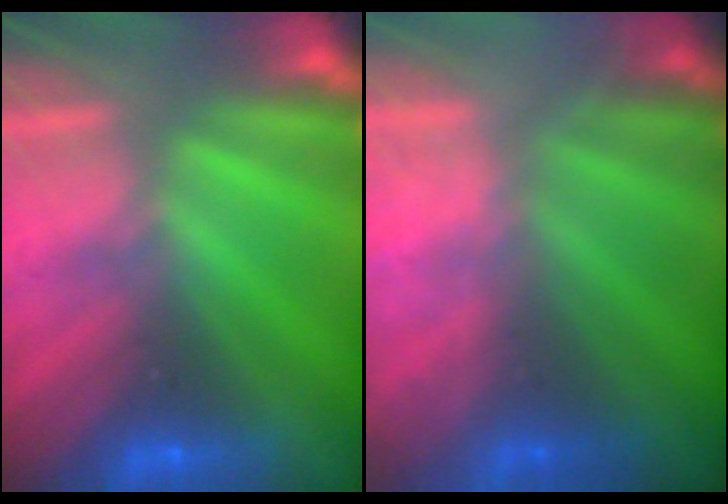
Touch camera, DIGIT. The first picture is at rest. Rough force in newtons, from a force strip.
{"total": 7.1}